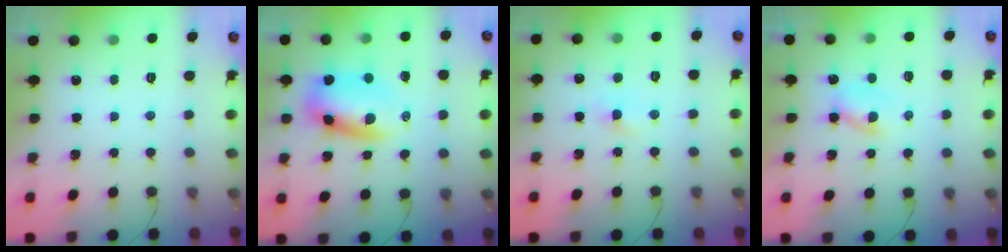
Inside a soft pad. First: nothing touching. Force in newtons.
{"total": 9.1, "press": 8.8, "slide": 2.4}
{"total": 1.4, "press": 1.1, "slide": 0.8}
{"total": 2.3, "press": 2.0, "slide": 1.1}